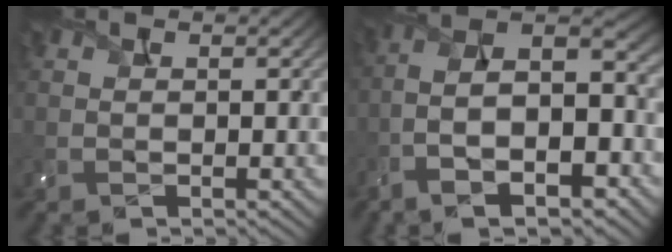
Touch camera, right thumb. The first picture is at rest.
{"total": 12.7, "force": [-5.1, 5.2, 10.4], "torque": [-0.199, -0.008, -0.087]}